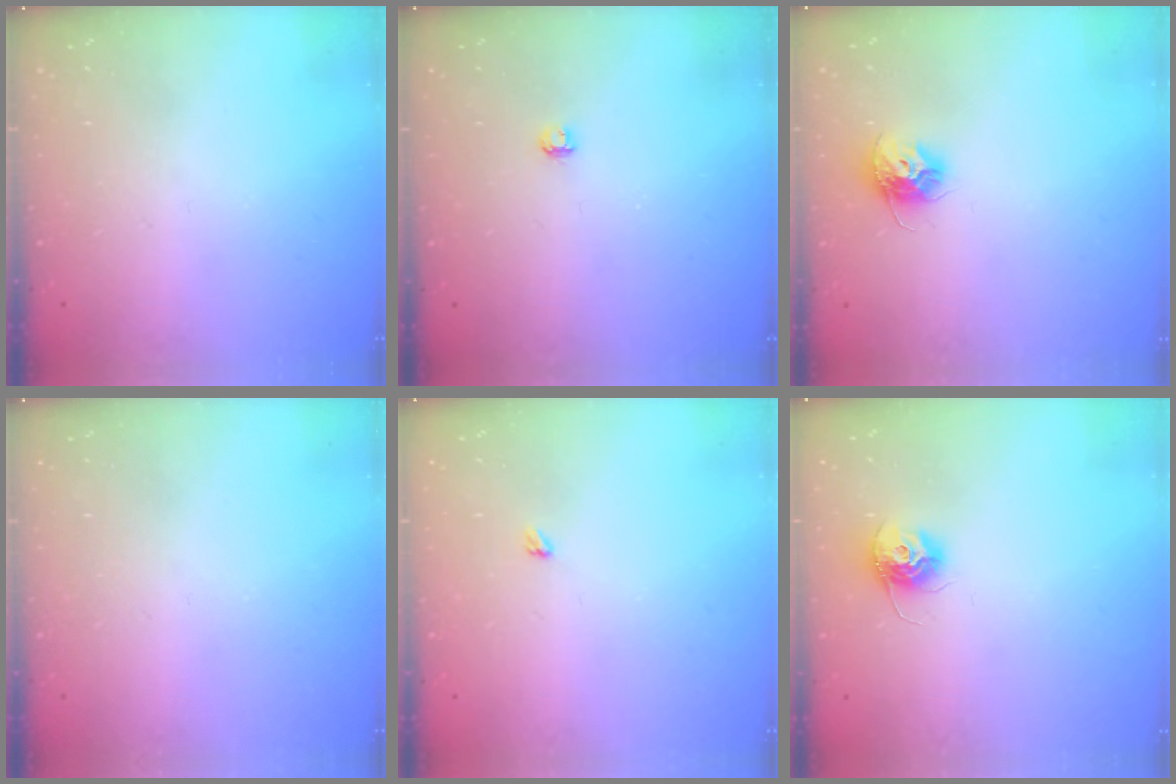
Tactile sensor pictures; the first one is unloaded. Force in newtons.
{"total": 2.9, "press": 2.9, "slide": 0.3}
{"total": 9.8, "press": 9.8, "slide": 0.3}
{"total": 0.0}
{"total": 2.4, "press": 2.4, "slide": 0.4}
{"total": 10.8, "press": 10.7, "slide": 0.6}